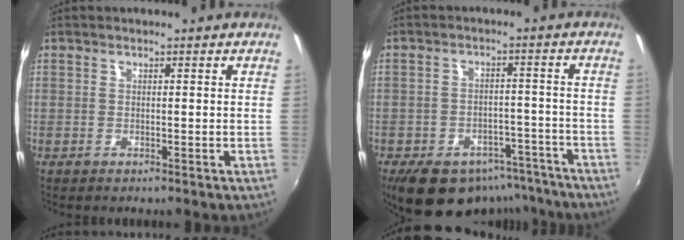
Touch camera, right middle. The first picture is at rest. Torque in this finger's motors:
{"motor_torque": [1.07, -1.07, 0.23, 0.04]}